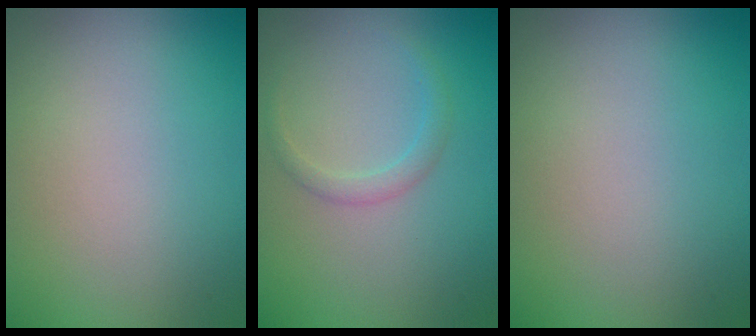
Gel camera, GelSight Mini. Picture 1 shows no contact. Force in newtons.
{"total": 1.4, "press": 1.4, "slide": 0.0}
{"total": 0.0}